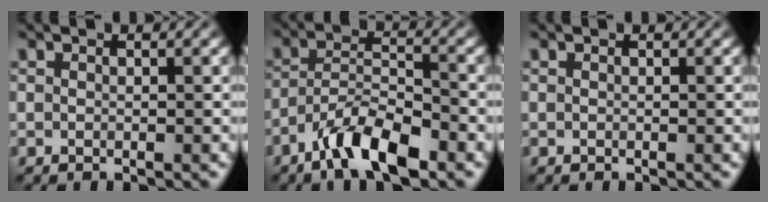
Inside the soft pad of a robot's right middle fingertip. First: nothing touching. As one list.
[{"total": 6.0, "force": [-4.2, 1.7, 4.0], "torque": [-0.068, 0.005, -0.079]}, {"total": 0.0}]